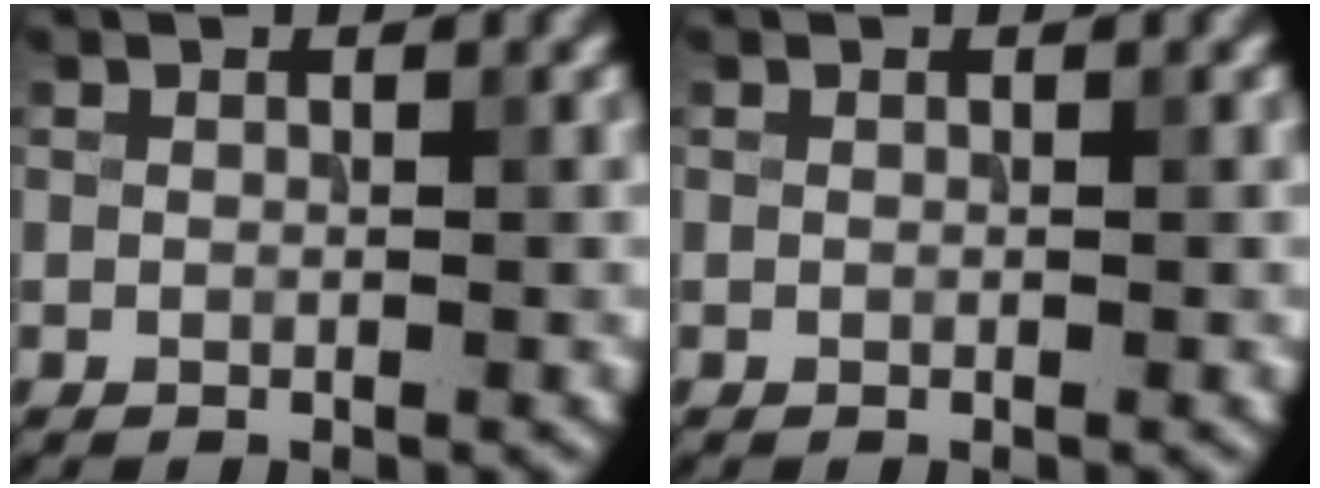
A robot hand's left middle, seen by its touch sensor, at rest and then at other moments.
{"total": 0.0}